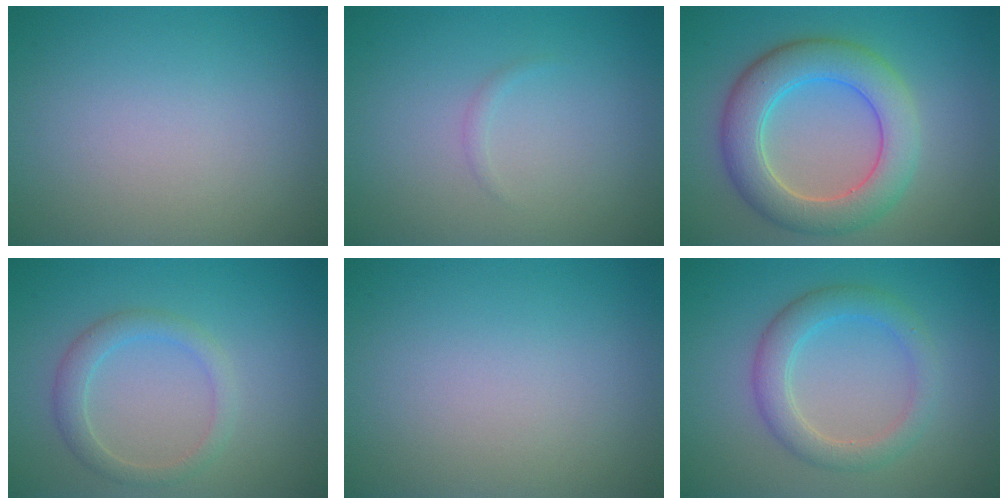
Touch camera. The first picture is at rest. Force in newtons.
{"total": 0.5, "press": 0.5, "slide": 0.0}
{"total": 6.6, "press": 6.6, "slide": 0.5}
{"total": 2.3, "press": 2.3, "slide": 0.1}
{"total": 0.0}
{"total": 3.4, "press": 3.4, "slide": 0.2}